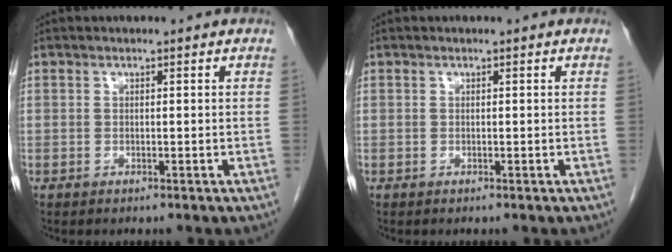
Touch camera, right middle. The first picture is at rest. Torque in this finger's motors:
{"motor_torque": [-0.08, 0.07, 0.00, 0.00]}